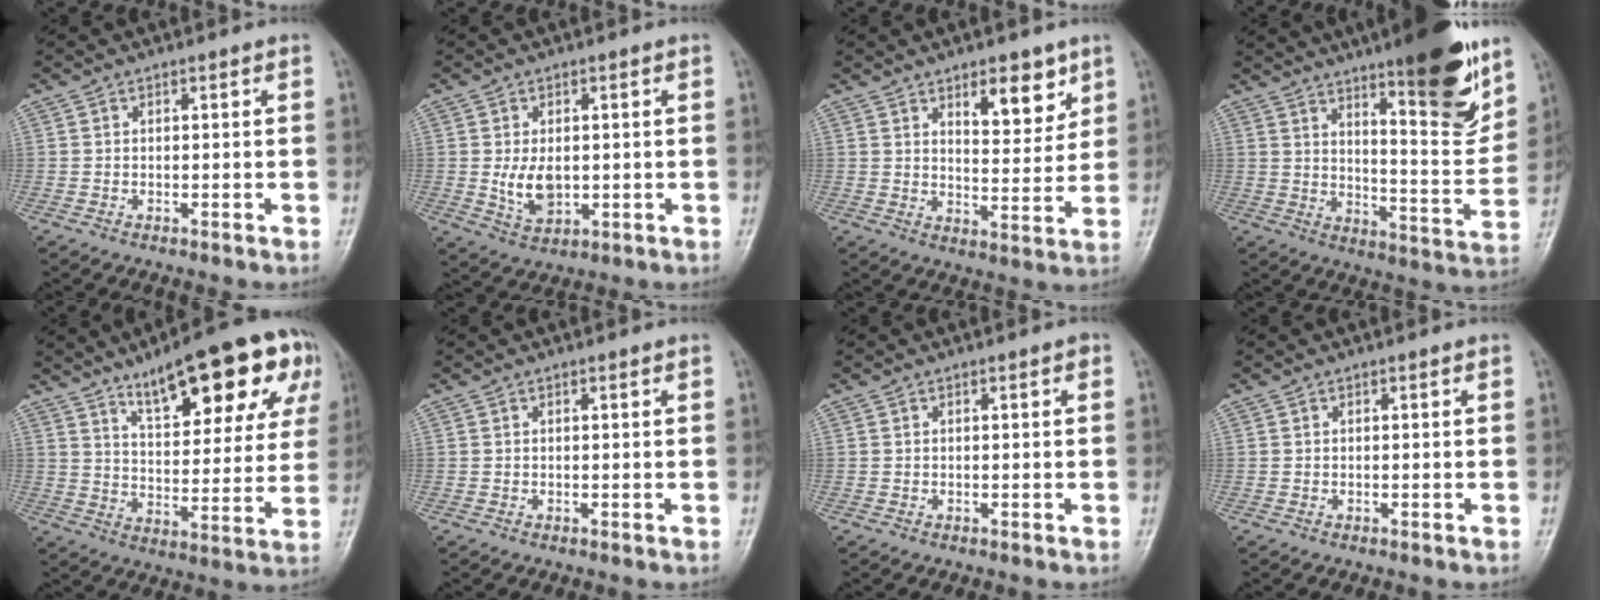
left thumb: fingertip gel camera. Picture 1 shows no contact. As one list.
[{"total": 5.8, "force": [0.0, 3.8, 4.4], "torque": [-0.067, -0.012, 0.009]}, {"total": 9.2, "force": [5.3, 4.1, 6.4], "torque": [-0.060, -0.036, 0.081]}, {"total": 18.4, "force": [11.8, 3.9, 13.6], "torque": [-0.156, -0.076, 0.181]}, {"total": 21.7, "force": [11.8, 7.4, 16.6], "torque": [-0.192, -0.025, 0.174]}, {"total": 0.0}, {"total": 0.7, "force": [0.2, 0.3, 0.6], "torque": [-0.007, 0.001, 0.002]}, {"total": 0.0}]